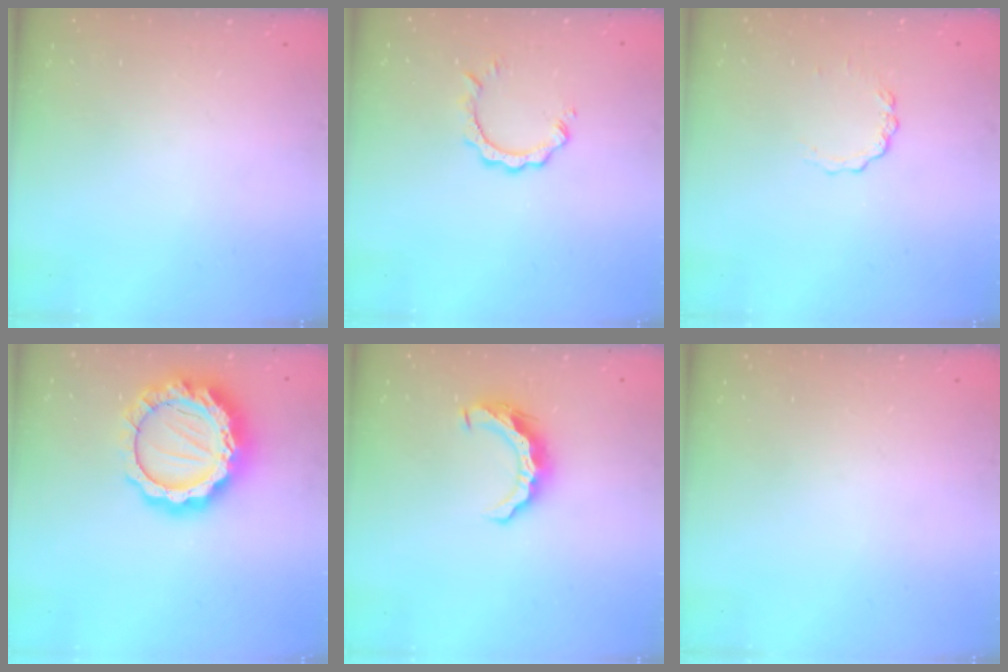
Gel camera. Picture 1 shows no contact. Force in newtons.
{"total": 4.5, "press": 4.5, "slide": 0.3}
{"total": 2.8, "press": 2.8, "slide": 0.3}
{"total": 20.3, "press": 20.3, "slide": 1.6}
{"total": 9.0, "press": 9.0, "slide": 0.2}
{"total": 0.0}